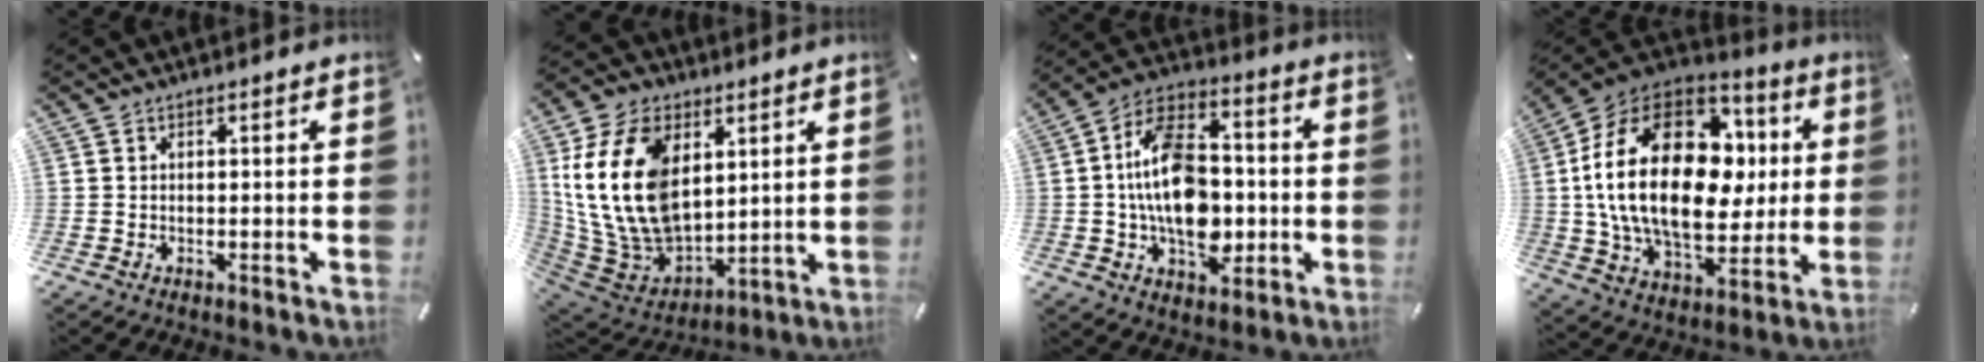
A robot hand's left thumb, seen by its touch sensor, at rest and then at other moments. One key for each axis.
{"total": 21.0, "fx": 6.0, "fy": 14.3, "fz": 14.2, "tx": -0.327, "ty": -0.027, "tz": 0.110}
{"total": 17.5, "fx": -1.4, "fy": 11.5, "fz": 13.1, "tx": -0.258, "ty": 0.012, "tz": -0.024}
{"total": 29.2, "fx": 3.0, "fy": 19.1, "fz": 21.9, "tx": -0.437, "ty": 0.003, "tz": 0.057}